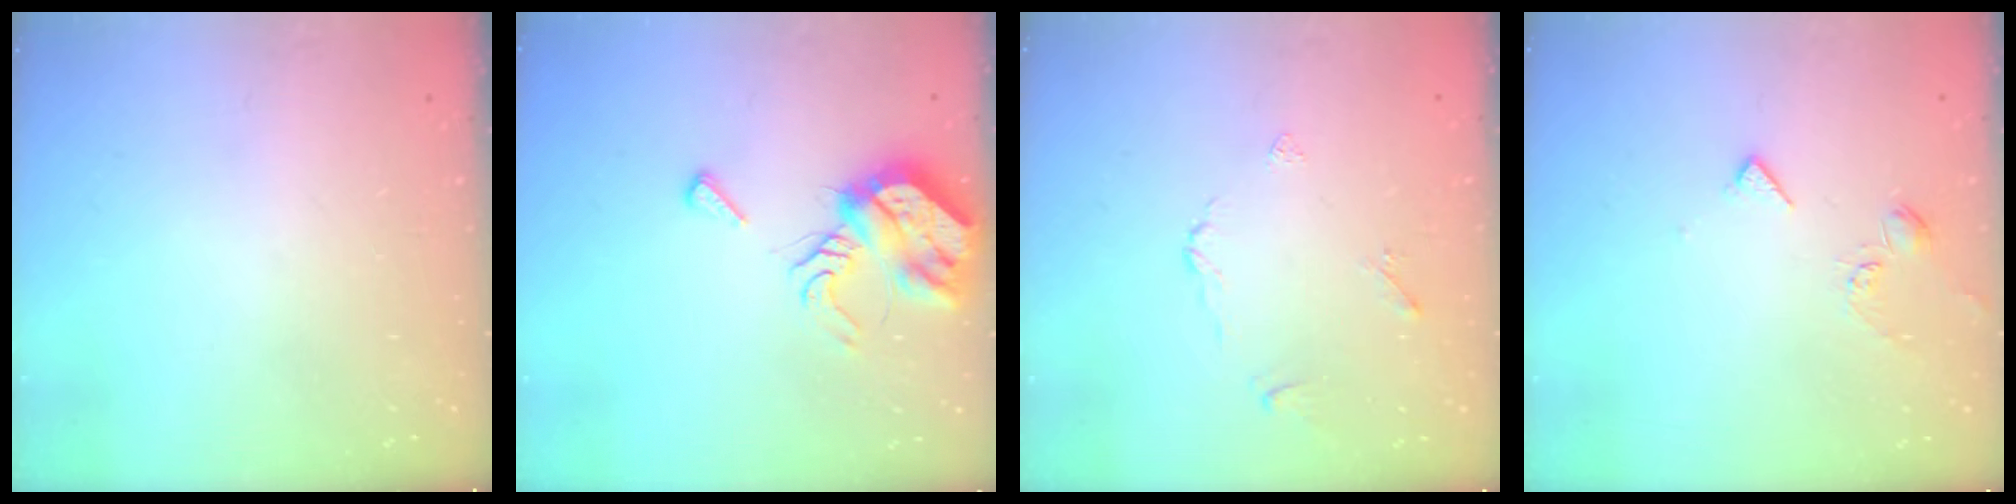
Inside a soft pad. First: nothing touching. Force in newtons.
{"total": 9.5, "press": 9.4, "slide": 1.3}
{"total": 4.3, "press": 4.3, "slide": 0.5}
{"total": 3.9, "press": 3.9, "slide": 0.6}